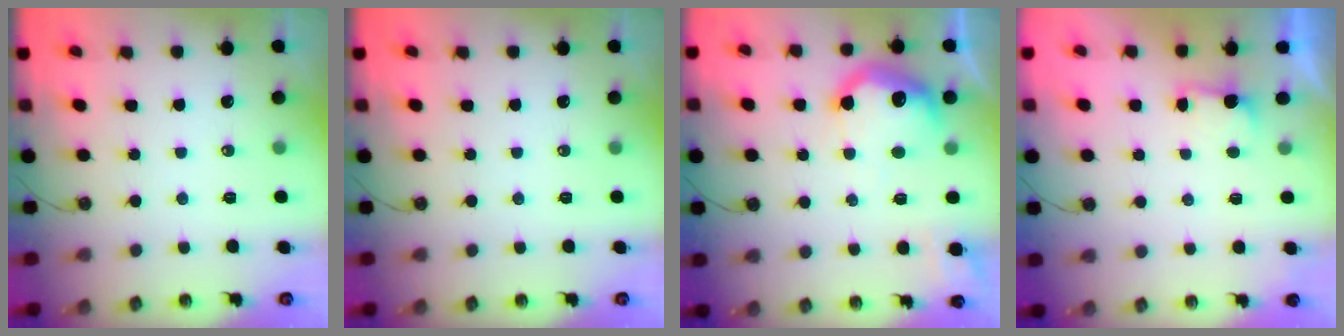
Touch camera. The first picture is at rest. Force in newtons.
{"total": 0.0}
{"total": 14.6, "press": 14.5, "slide": 1.3}
{"total": 2.1, "press": 1.9, "slide": 0.8}